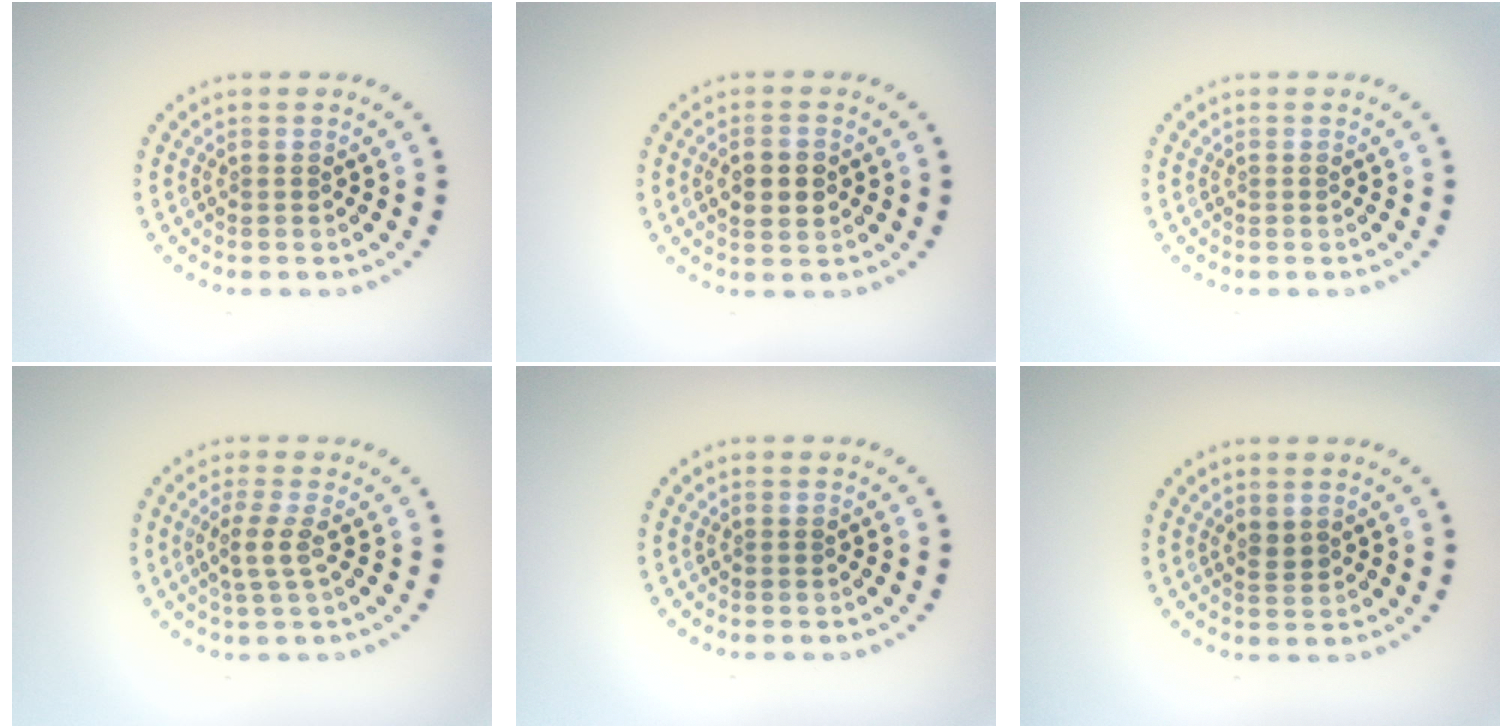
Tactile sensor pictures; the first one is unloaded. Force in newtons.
{"total": 3.0, "press": 3.0, "slide": 0.1}
{"total": 0.0}
{"total": 2.1, "press": 1.5, "slide": 1.4}
{"total": 0.0}
{"total": 1.1, "press": 1.0, "slide": 0.6}